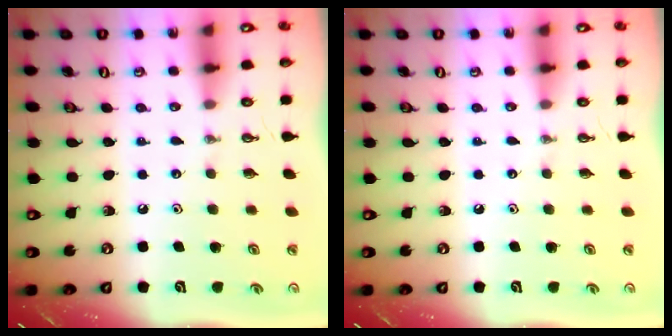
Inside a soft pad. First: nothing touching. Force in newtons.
{"total": 0.0}